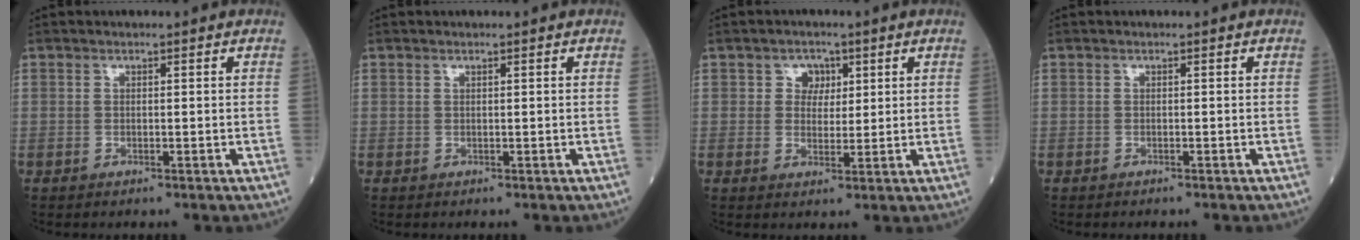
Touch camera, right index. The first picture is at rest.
{"total": 0.0}
{"total": 3.2, "force": [1.3, 2.7, 1.3], "torque": [-0.012, 0.003, 0.017]}
{"total": 0.6, "force": [-0.6, 0.1, 0.2], "torque": [-0.003, -0.001, -0.010]}